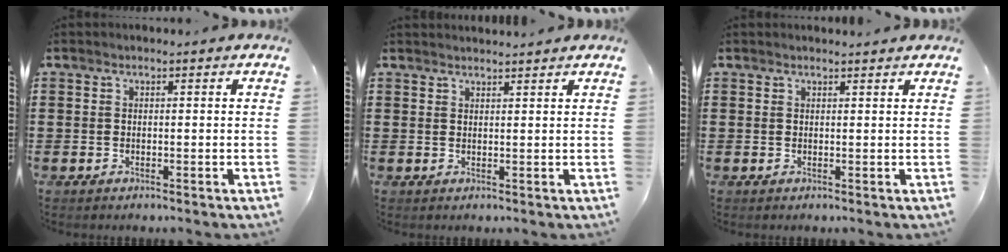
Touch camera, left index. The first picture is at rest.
{"total": 1.2, "force": [1.2, -0.1, 0.0], "torque": [-0.002, -0.002, 0.024]}
{"total": 0.8, "force": [0.8, 0.0, 0.1], "torque": [-0.005, -0.001, 0.015]}